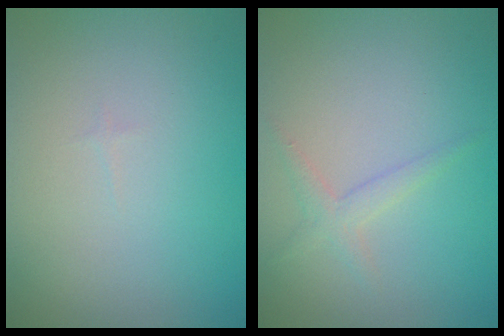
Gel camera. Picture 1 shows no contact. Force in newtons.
{"total": 1.4, "press": 1.4, "slide": 0.1}